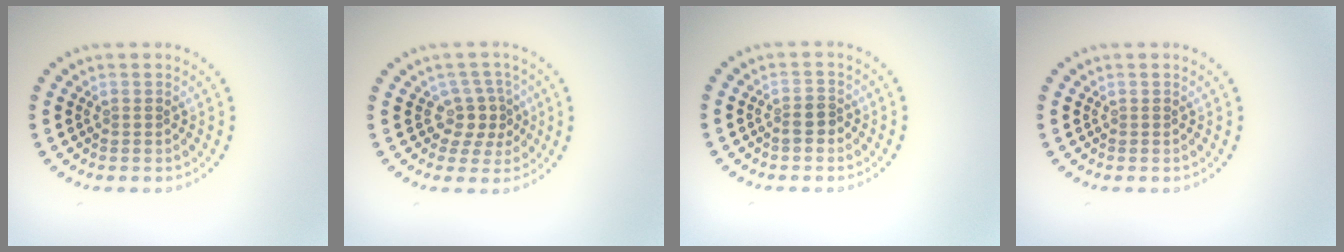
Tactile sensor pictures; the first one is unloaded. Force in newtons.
{"total": 2.6, "press": 2.0, "slide": 1.6}
{"total": 1.6, "press": 1.4, "slide": 0.7}
{"total": 0.0}